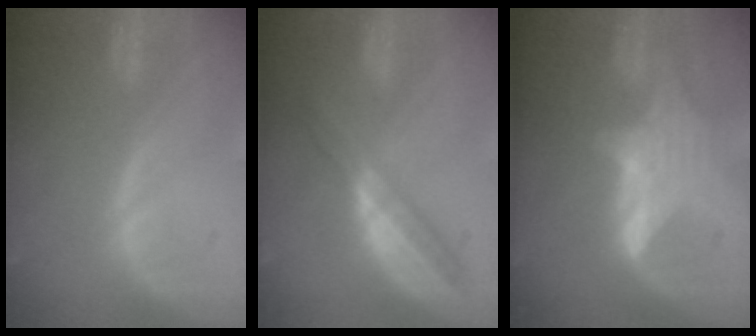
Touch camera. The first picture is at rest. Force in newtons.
{"total": 6.0, "press": 5.2, "slide": 2.9}
{"total": 6.0, "press": 6.0, "slide": 0.6}